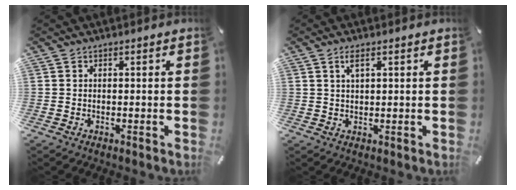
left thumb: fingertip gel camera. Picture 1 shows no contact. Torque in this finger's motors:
{"motor_torque": [0.05, -0.42, 0.13, 0.32, -0.10]}